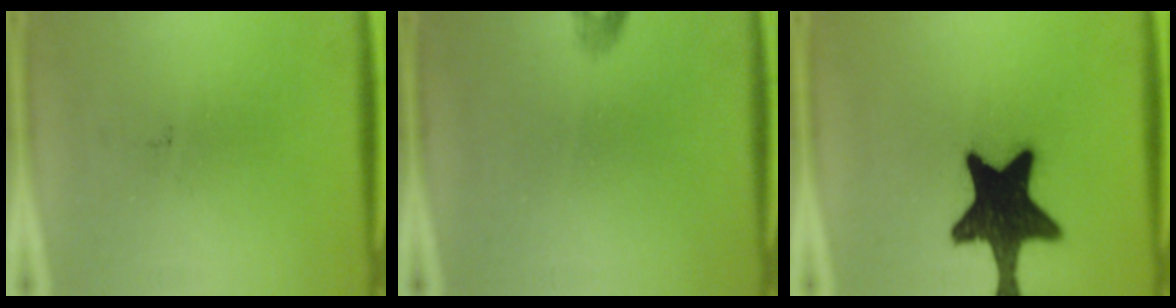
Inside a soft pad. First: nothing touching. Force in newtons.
{"total": 1.0}
{"total": 19.0}